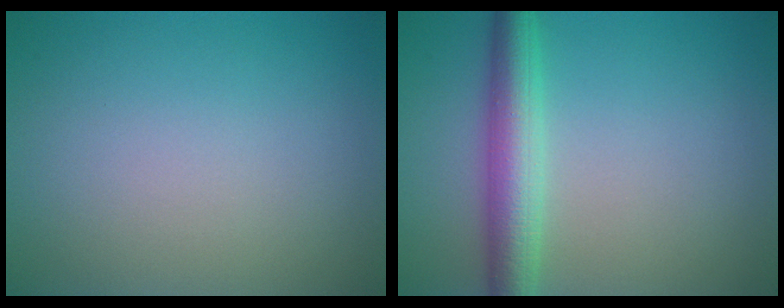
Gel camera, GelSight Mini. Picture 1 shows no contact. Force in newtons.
{"total": 4.8, "press": 4.8, "slide": 0.1}